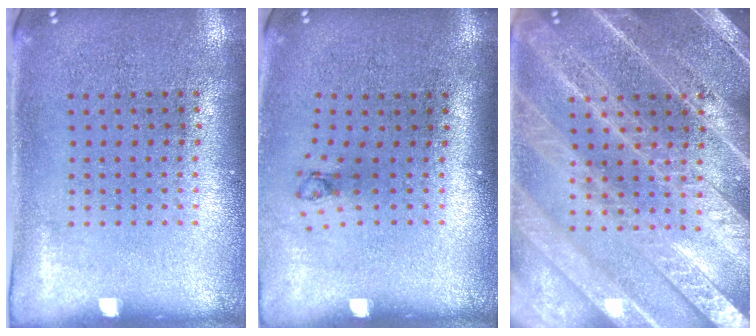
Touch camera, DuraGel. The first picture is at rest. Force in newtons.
{"total": 0.7, "press": 0.3, "slide": 0.6}
{"total": 4.6, "press": 4.6, "slide": 0.5}